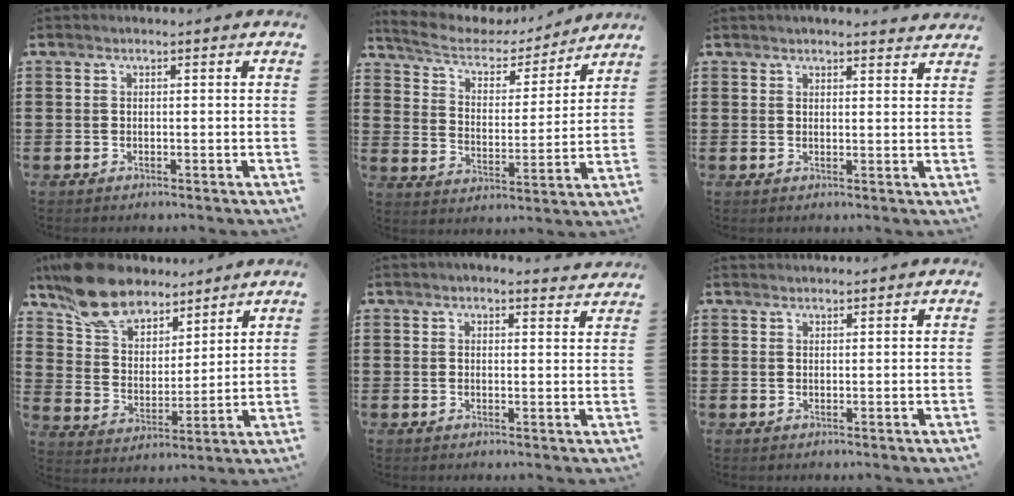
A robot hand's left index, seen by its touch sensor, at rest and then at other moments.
{"total": 5.4, "force": [4.6, 1.8, 1.9], "torque": [-0.064, -0.028, 0.074]}
{"total": 2.1, "force": [2.1, 0.1, 0.3], "torque": [-0.011, -0.003, 0.040]}
{"total": 11.7, "force": [9.8, 5.1, 4.0], "torque": [-0.119, -0.041, 0.188]}
{"total": 2.3, "force": [2.3, 0.3, 0.4], "torque": [-0.007, -0.006, 0.041]}
{"total": 1.2, "force": [1.1, 0.3, -0.2], "torque": [0.000, 0.000, 0.023]}